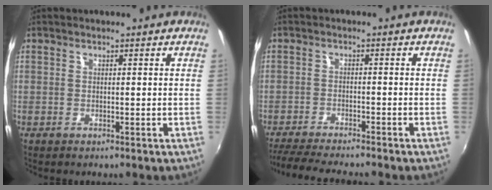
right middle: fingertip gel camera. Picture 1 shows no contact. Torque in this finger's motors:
{"motor_torque": [0.35, -0.40, 0.08, 0.04]}